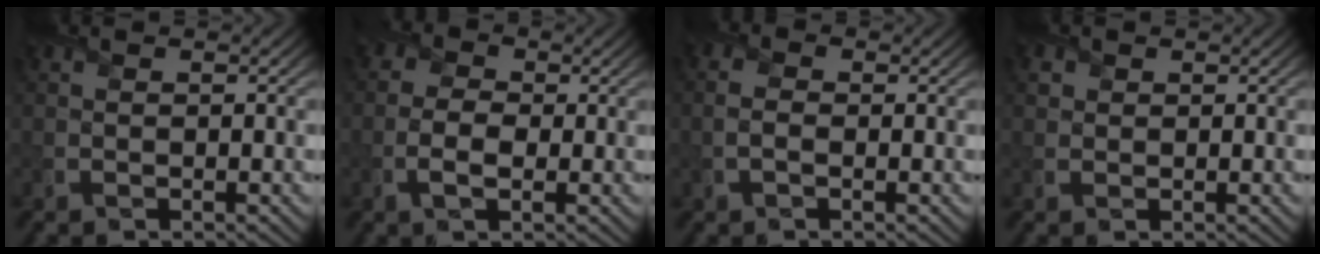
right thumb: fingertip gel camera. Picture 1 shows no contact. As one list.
[{"total": 4.0, "force": [-0.7, 2.7, 2.9], "torque": [-0.063, -0.003, -0.021]}, {"total": 1.9, "force": [-0.4, 1.2, 1.4], "torque": [-0.038, 0.002, -0.014]}, {"total": 1.1, "force": [0.5, 1.0, 0.2], "torque": [-0.006, -0.001, 0.009]}]